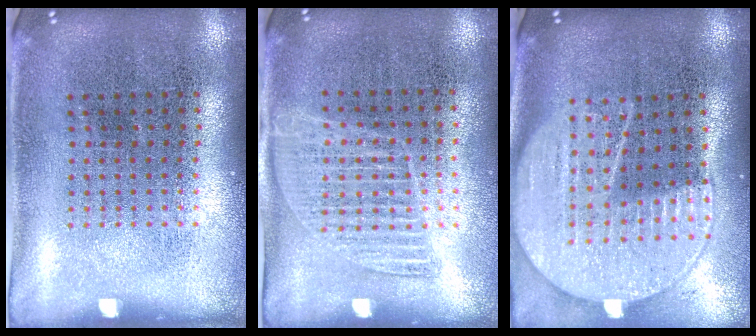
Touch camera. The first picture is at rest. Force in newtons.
{"total": 1.0, "press": 0.9, "slide": 0.5}
{"total": 2.1, "press": 1.9, "slide": 0.9}